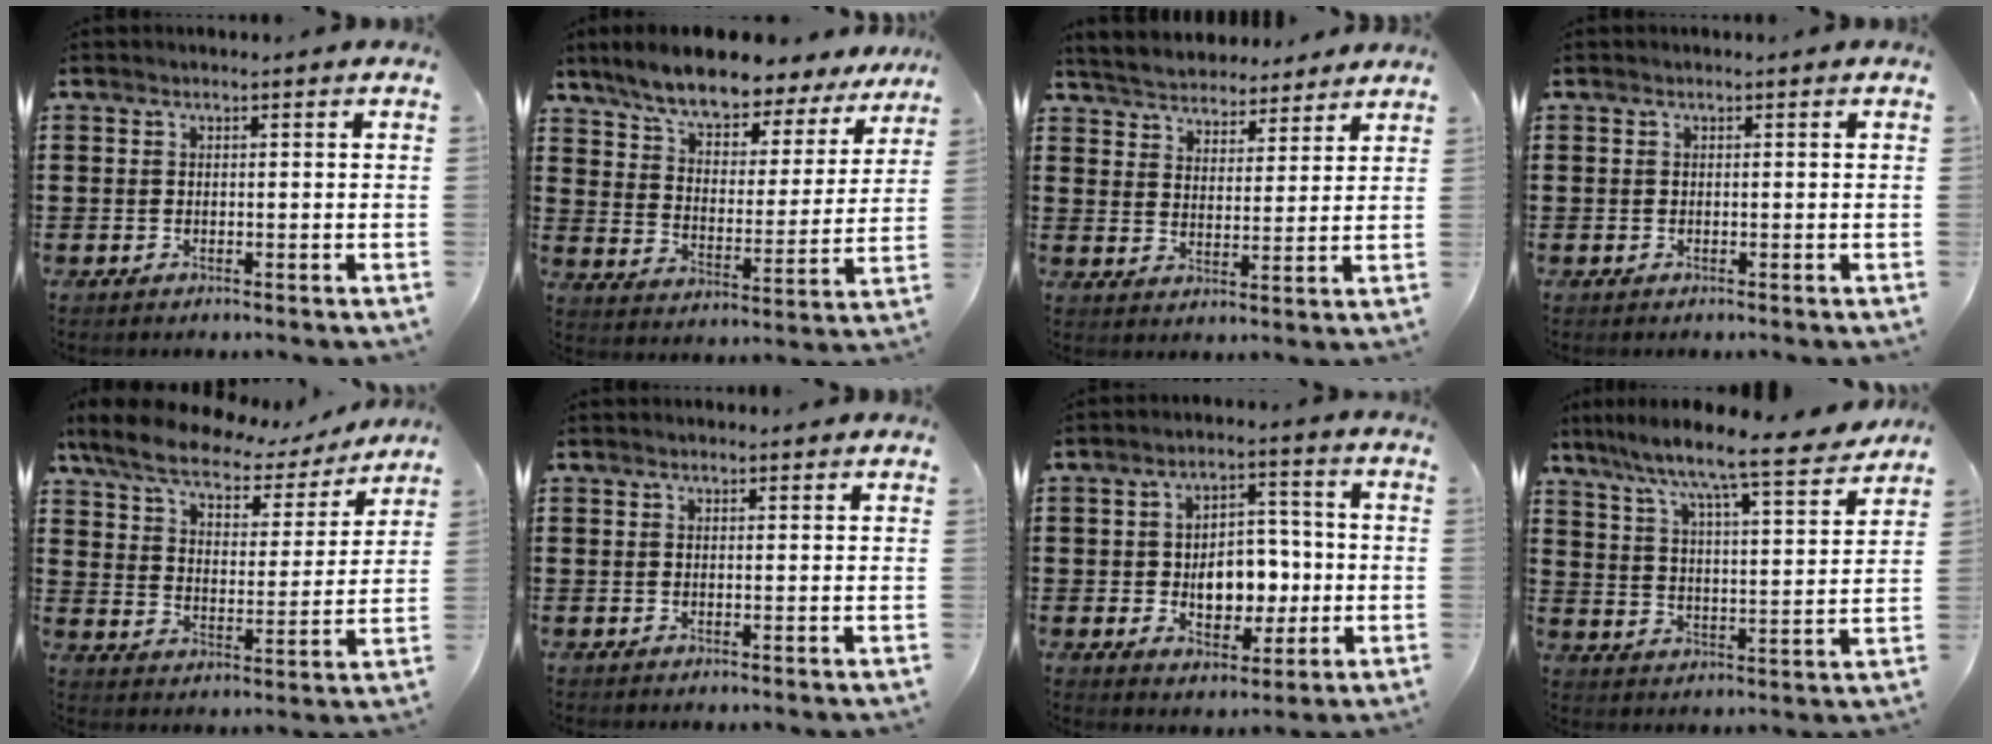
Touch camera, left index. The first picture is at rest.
{"total": 8.6, "force": [7.6, 1.4, 3.6], "torque": [-0.105, -0.041, 0.130]}
{"total": 4.5, "force": [4.4, 0.6, -0.2], "torque": [-0.021, -0.024, 0.077]}
{"total": 0.0}
{"total": 7.5, "force": [6.2, 2.2, 3.6], "torque": [-0.097, -0.028, 0.105]}
{"total": 0.6, "force": [0.5, 0.1, 0.2], "torque": [-0.005, 0.000, 0.010]}
{"total": 8.3, "force": [-0.8, 5.6, 6.1], "torque": [-0.093, 0.009, -0.017]}
{"total": 7.1, "force": [6.3, -0.5, 3.2], "torque": [-0.090, -0.052, 0.097]}